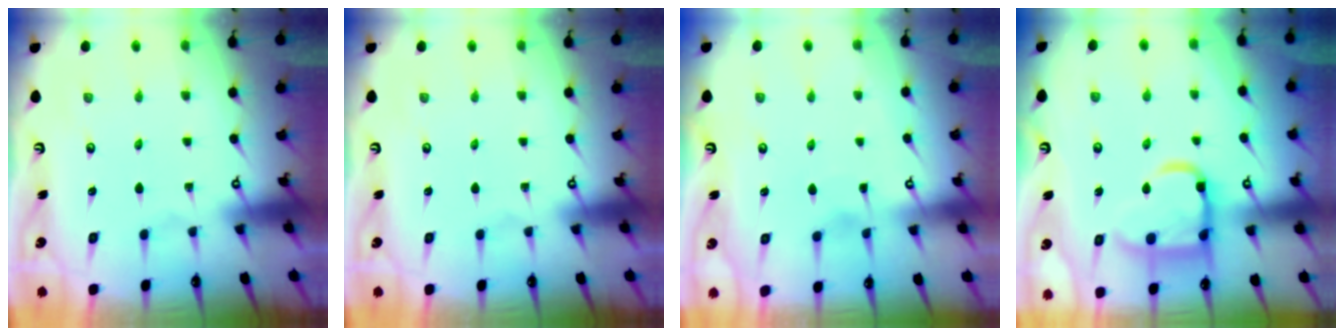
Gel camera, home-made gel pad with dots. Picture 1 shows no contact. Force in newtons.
{"total": 0.0}
{"total": 2.4, "press": 2.4, "slide": 0.4}
{"total": 14.2, "press": 14.2, "slide": 1.4}